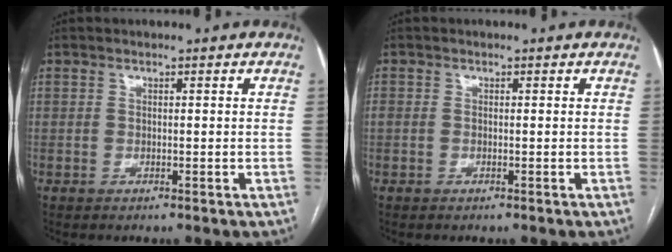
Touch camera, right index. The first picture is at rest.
{"total": 0.9, "force": [-0.1, 0.7, 0.6], "torque": [-0.019, 0.009, 0.004]}